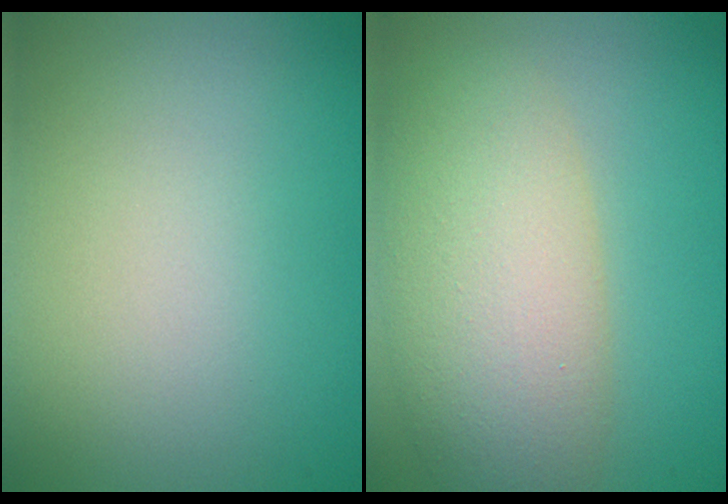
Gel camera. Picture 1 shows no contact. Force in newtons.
{"total": 7.3, "press": 7.3, "slide": 0.5}